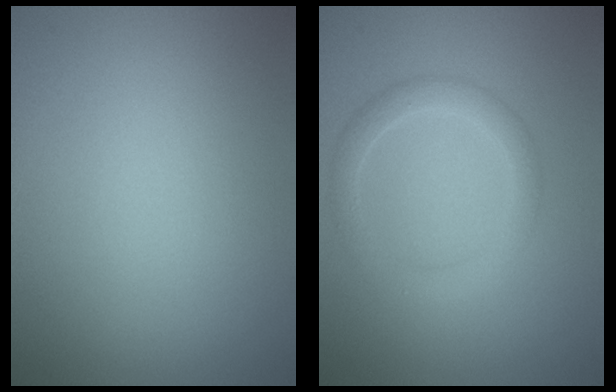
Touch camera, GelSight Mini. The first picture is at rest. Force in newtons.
{"total": 2.4, "press": 2.3, "slide": 0.1}